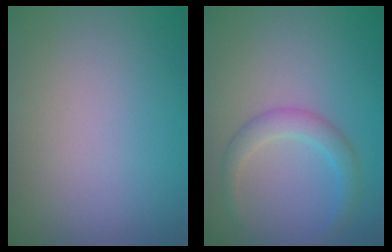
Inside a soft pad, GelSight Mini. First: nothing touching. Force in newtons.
{"total": 2.4, "press": 2.4, "slide": 0.1}